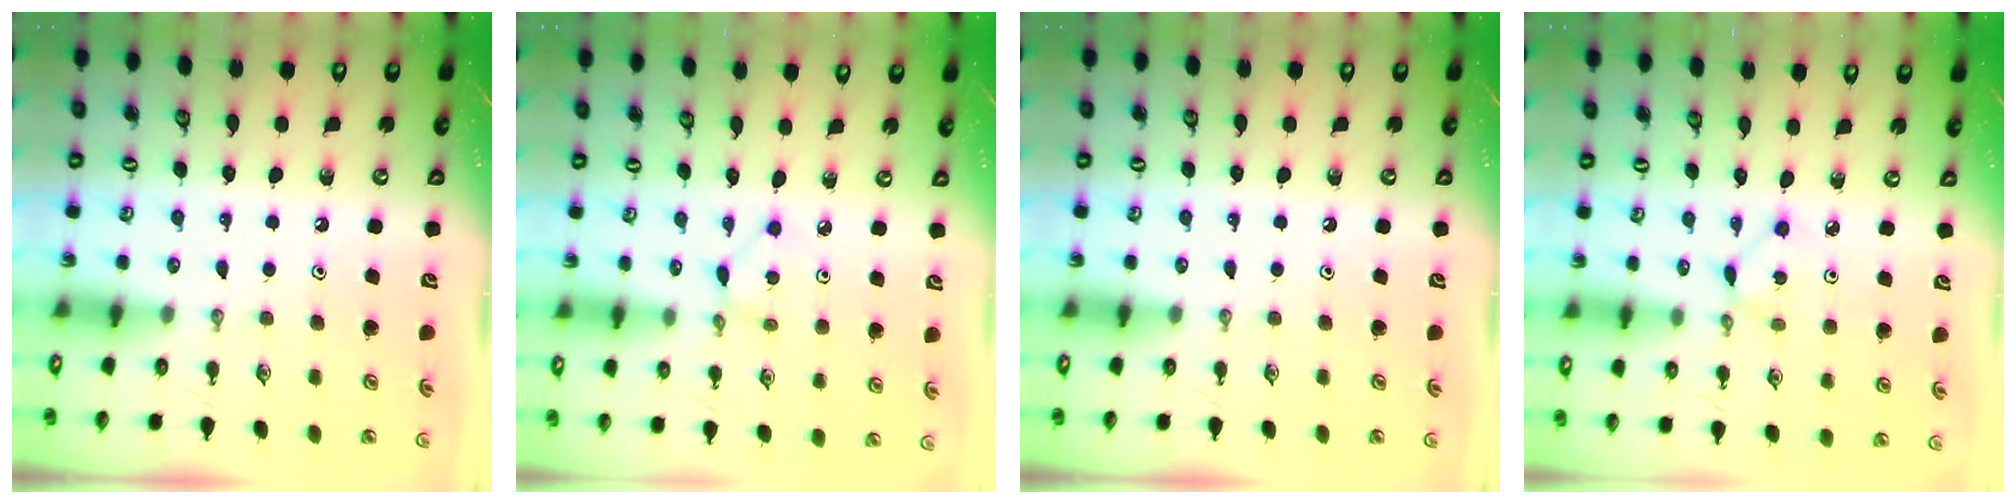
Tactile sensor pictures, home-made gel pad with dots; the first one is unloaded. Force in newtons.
{"total": 1.6, "press": 1.6, "slide": 0.2}
{"total": 0.0}
{"total": 1.5, "press": 1.5, "slide": 0.2}